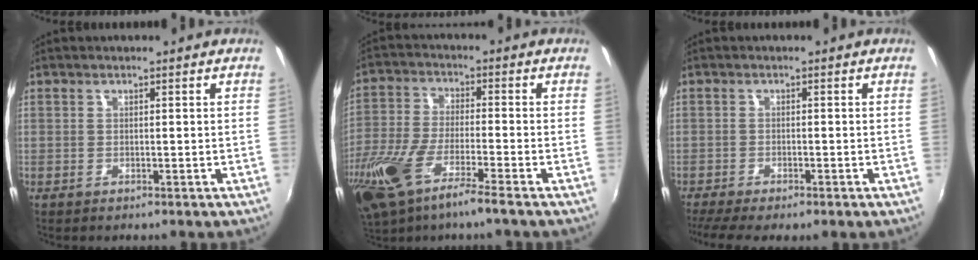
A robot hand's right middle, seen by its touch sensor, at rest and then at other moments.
{"total": 15.6, "force": [-9.8, 2.7, 11.7], "torque": [-0.254, -0.049, -0.186]}
{"total": 6.1, "force": [-4.9, 0.8, 3.6], "torque": [-0.085, -0.030, -0.082]}